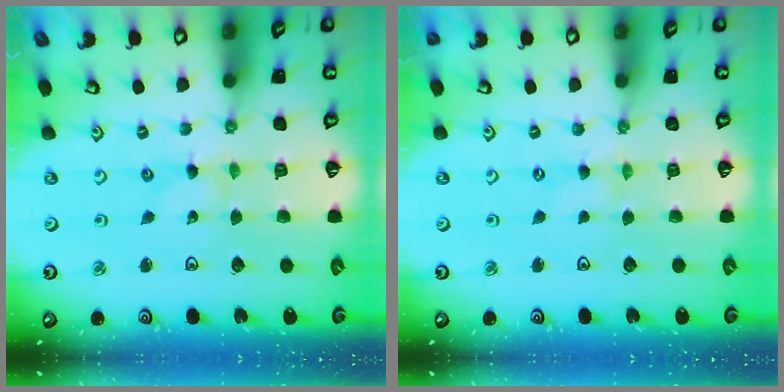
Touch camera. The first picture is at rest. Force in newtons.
{"total": 0.0}